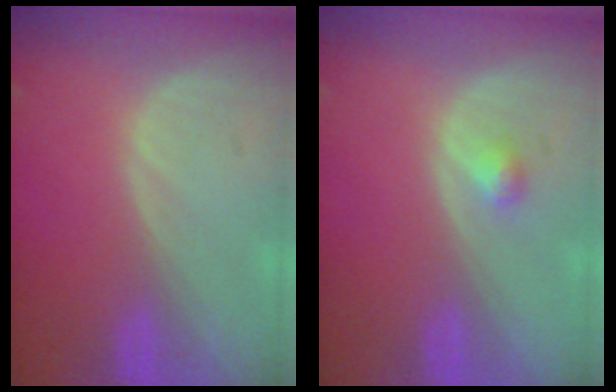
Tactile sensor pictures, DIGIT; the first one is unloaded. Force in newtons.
{"total": 1.3, "press": 1.2, "slide": 0.1}